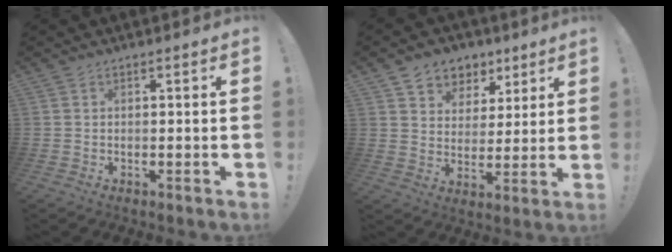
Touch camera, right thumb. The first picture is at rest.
{"total": 7.6, "force": [4.6, 5.9, 0.9], "torque": [-0.012, -0.036, 0.094]}